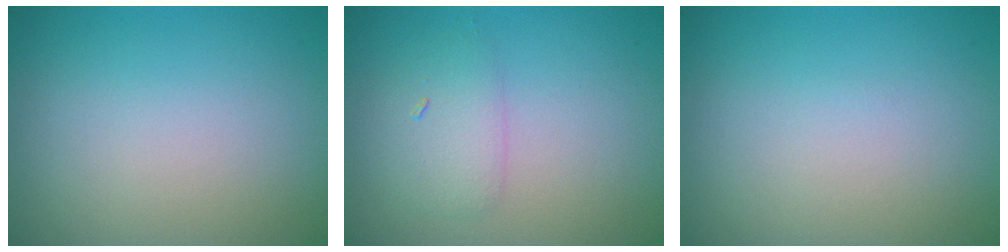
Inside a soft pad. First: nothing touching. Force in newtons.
{"total": 2.1, "press": 2.1, "slide": 0.1}
{"total": 0.0}